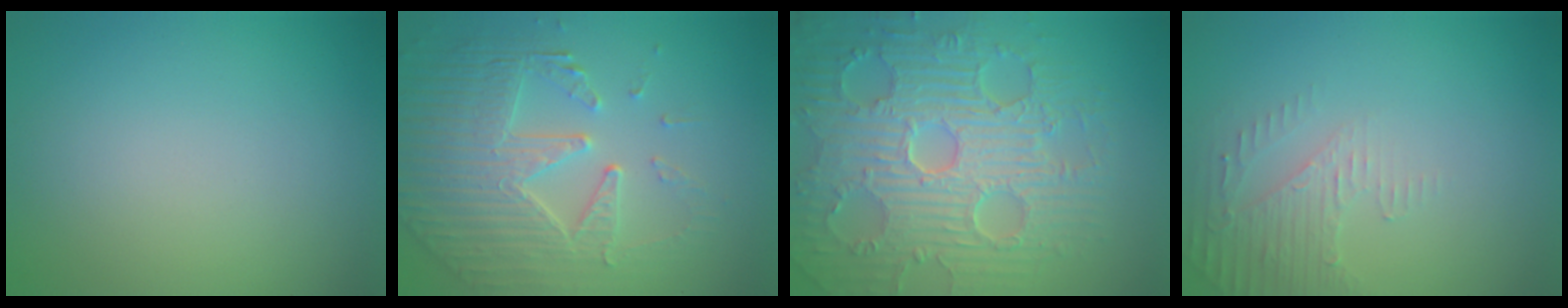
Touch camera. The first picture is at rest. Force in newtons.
{"total": 7.2, "press": 5.2, "slide": 5.0}
{"total": 9.2, "press": 6.7, "slide": 6.3}
{"total": 2.6, "press": 2.5, "slide": 0.7}